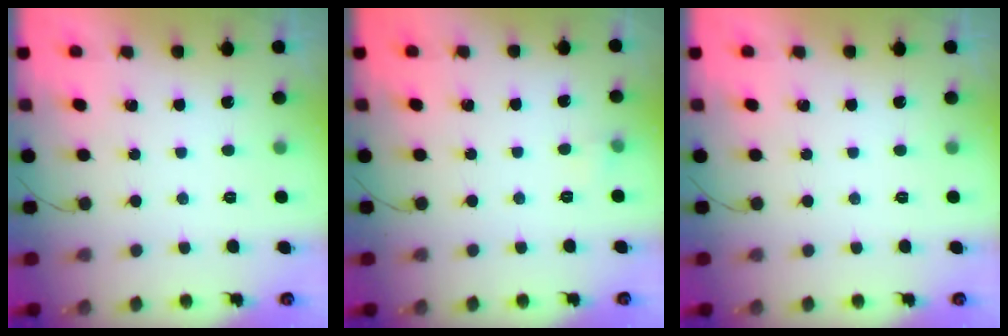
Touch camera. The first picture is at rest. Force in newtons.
{"total": 3.2, "press": 3.0, "slide": 1.1}
{"total": 0.0}